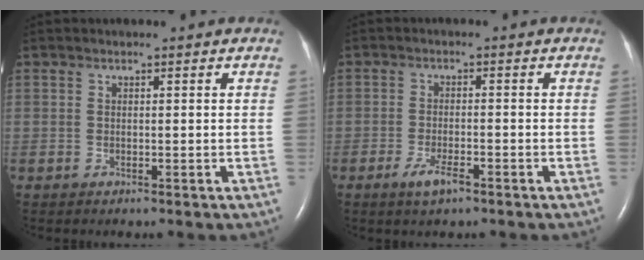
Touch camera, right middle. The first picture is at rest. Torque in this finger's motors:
{"motor_torque": [0.01, -0.01, 0.01, 0.03]}